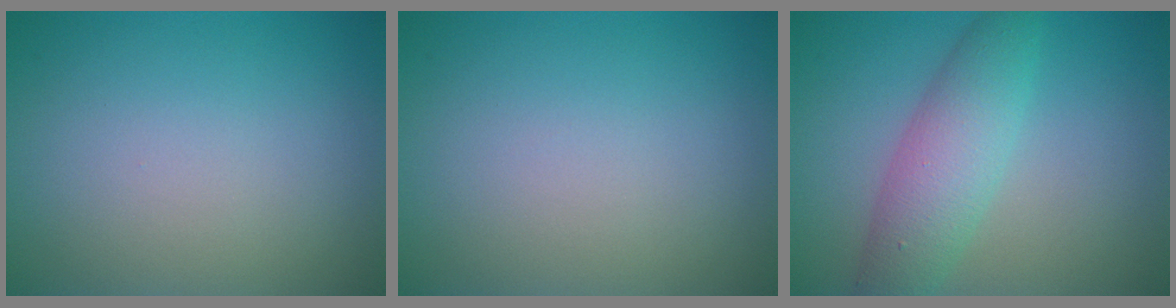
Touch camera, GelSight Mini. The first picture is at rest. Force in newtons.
{"total": 0.0}
{"total": 4.9, "press": 4.9, "slide": 0.1}